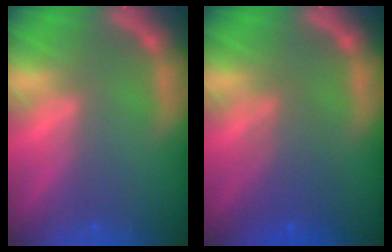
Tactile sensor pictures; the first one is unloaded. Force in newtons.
{"total": 4.1}